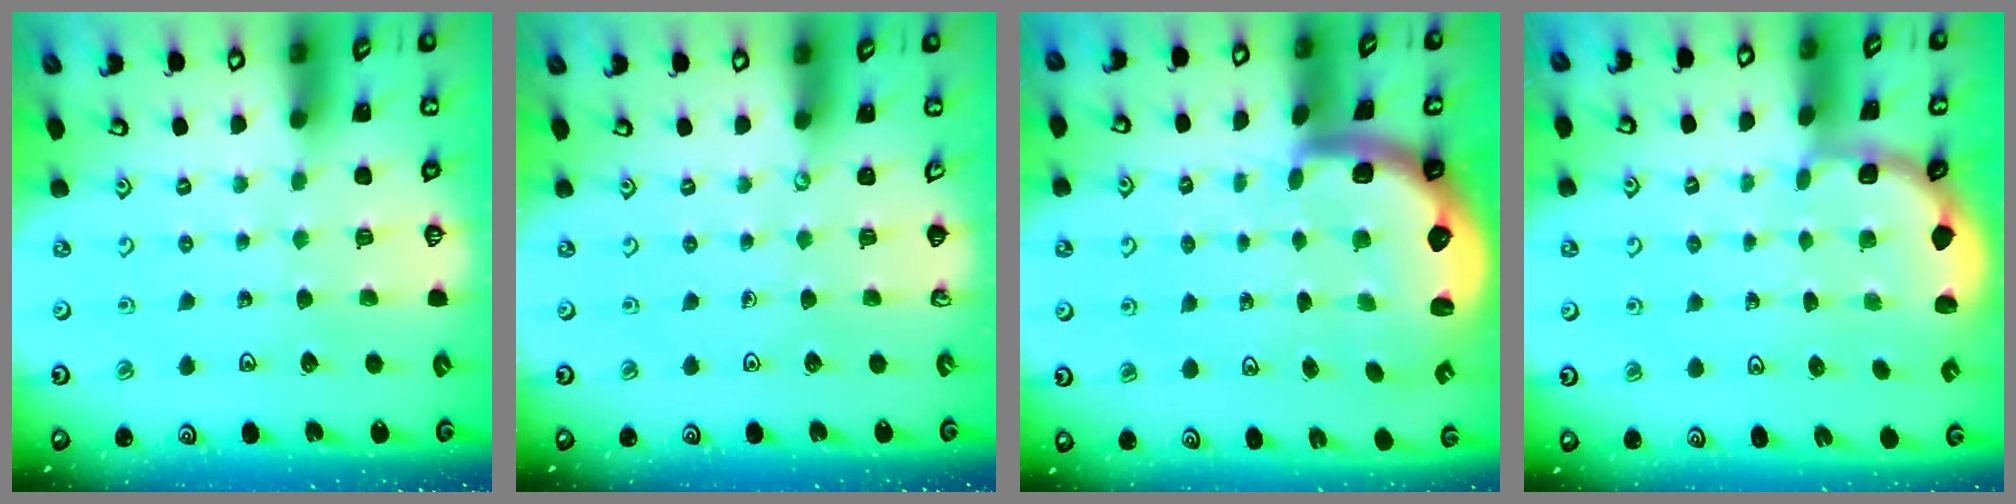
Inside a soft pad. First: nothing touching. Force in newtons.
{"total": 0.0}
{"total": 2.8, "press": 2.4, "slide": 1.4}
{"total": 2.0, "press": 1.8, "slide": 0.7}